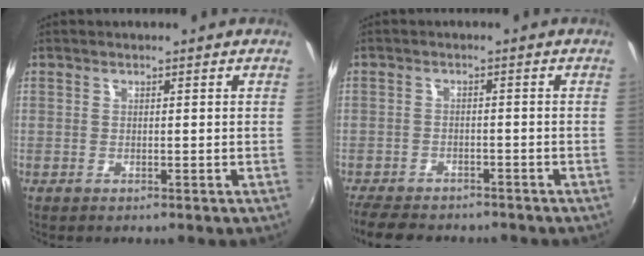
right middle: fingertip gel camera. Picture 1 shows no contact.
{"total": 8.8, "force": [-7.6, 3.3, 3.0], "torque": [-0.083, -0.013, -0.125]}